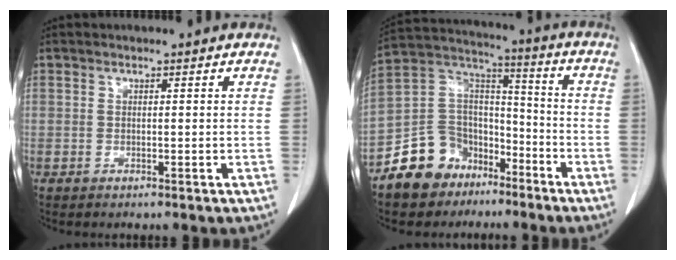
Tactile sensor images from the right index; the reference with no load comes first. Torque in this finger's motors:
{"motor_torque": [-0.21, -0.12, -0.30, -0.21]}